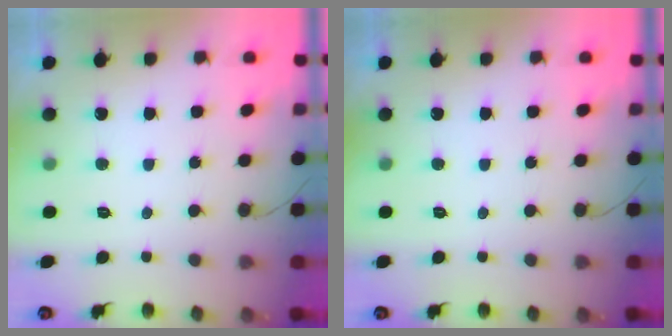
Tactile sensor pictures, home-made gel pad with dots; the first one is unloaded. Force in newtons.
{"total": 0.0}